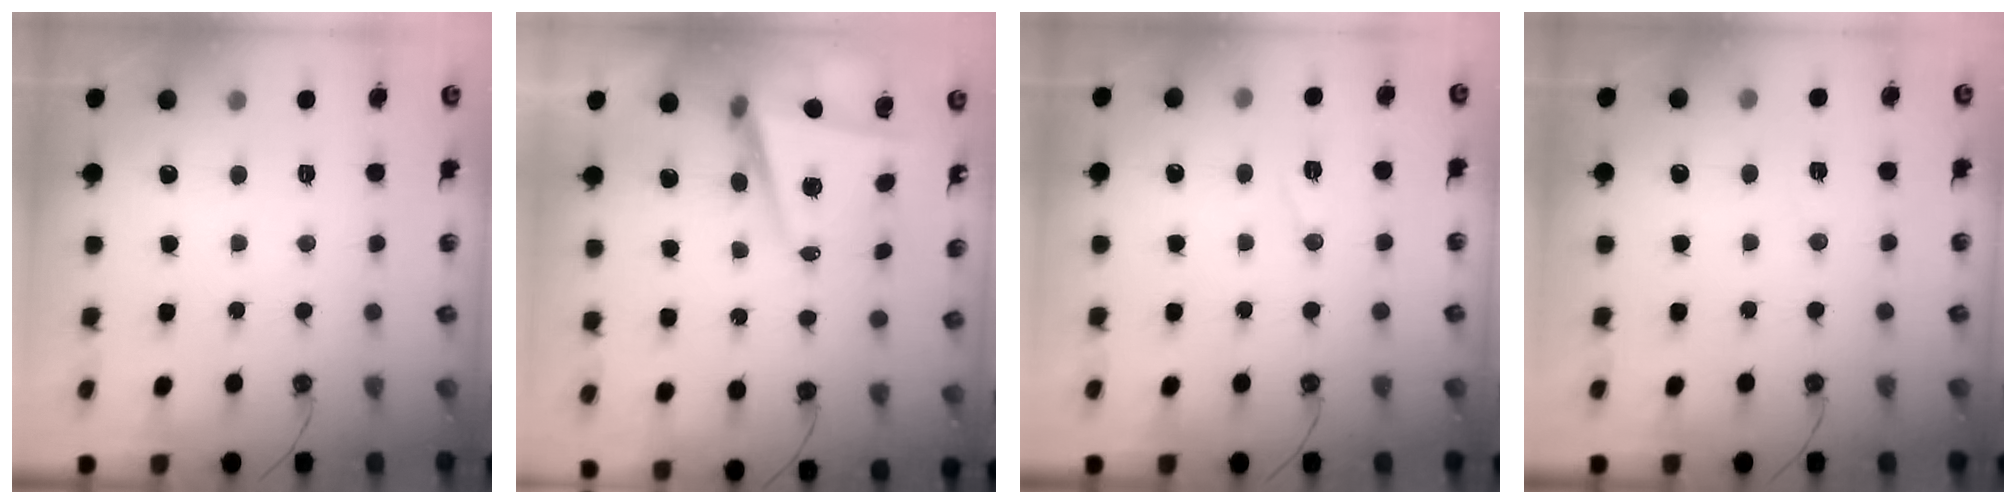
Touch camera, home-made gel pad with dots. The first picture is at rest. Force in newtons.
{"total": 6.1, "press": 6.0, "slide": 1.3}
{"total": 6.7, "press": 5.0, "slide": 4.5}
{"total": 4.9, "press": 2.3, "slide": 4.3}